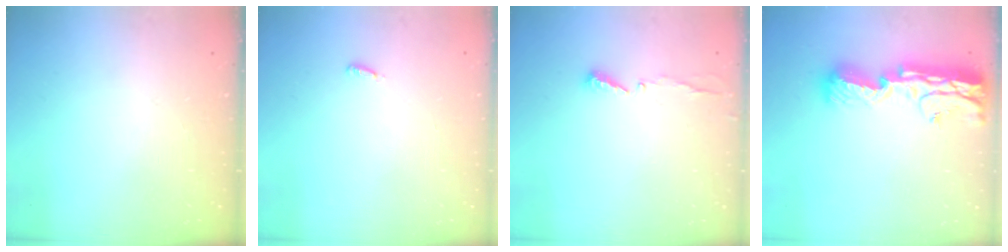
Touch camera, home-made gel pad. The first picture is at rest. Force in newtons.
{"total": 2.9, "press": 2.8, "slide": 0.9}
{"total": 4.8, "press": 4.8, "slide": 0.3}
{"total": 20.1, "press": 19.4, "slide": 5.5}